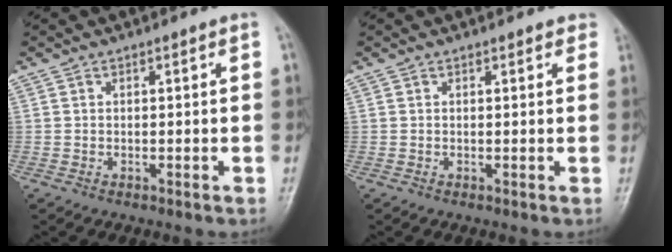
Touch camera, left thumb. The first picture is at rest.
{"total": 1.7, "force": [1.3, 0.9, 0.5], "torque": [0.013, -0.002, 0.006]}